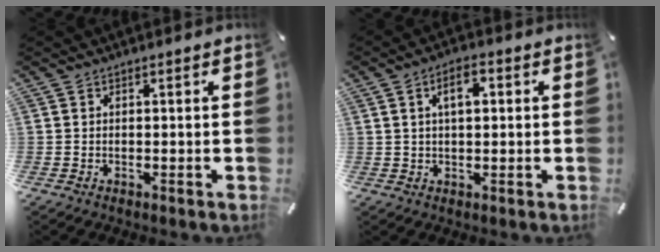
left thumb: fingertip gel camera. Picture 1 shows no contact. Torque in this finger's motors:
{"motor_torque": [0.22, 0.06, 0.30, 0.18, 0.05]}